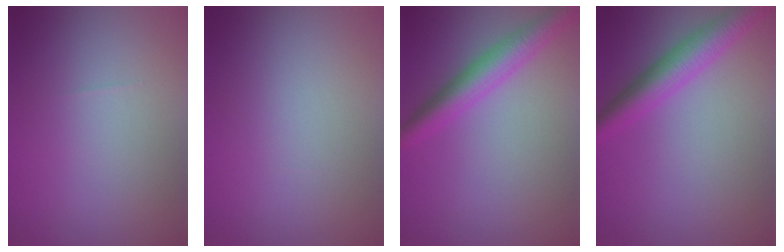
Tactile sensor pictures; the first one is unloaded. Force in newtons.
{"total": 0.0}
{"total": 4.2, "press": 4.2, "slide": 0.2}
{"total": 4.6, "press": 4.5, "slide": 0.2}